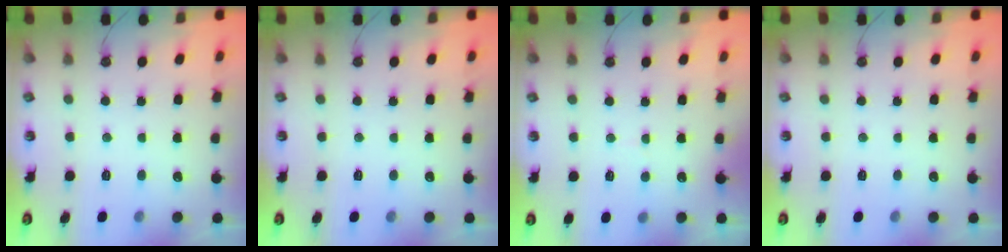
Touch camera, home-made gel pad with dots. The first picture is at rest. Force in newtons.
{"total": 0.0}
{"total": 2.8, "press": 2.6, "slide": 1.0}
{"total": 0.0}